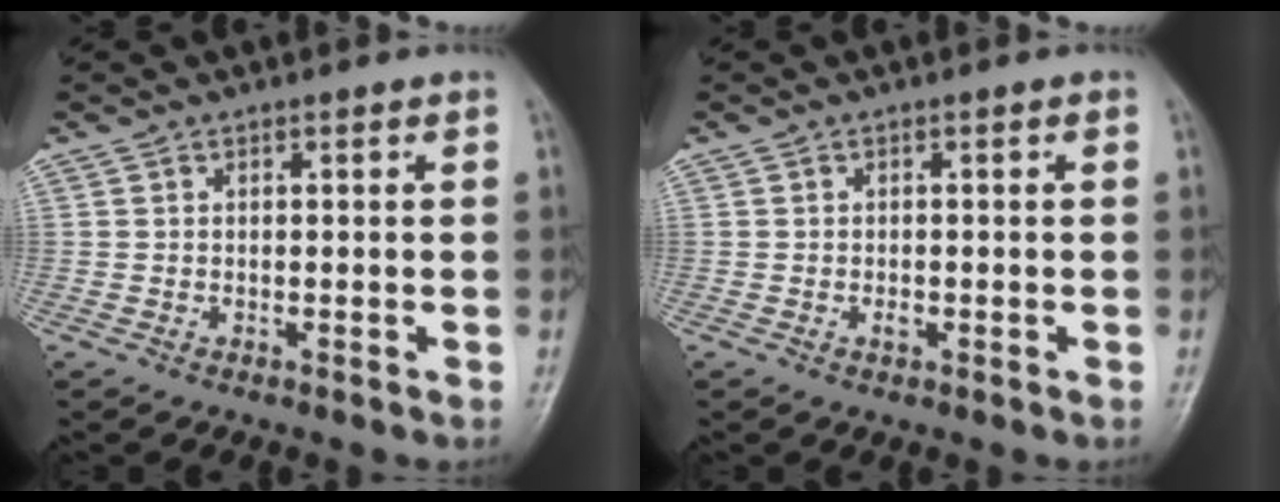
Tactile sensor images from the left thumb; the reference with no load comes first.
{"total": 1.3, "force": [-0.4, 0.7, 0.9], "torque": [-0.014, 0.005, -0.005]}